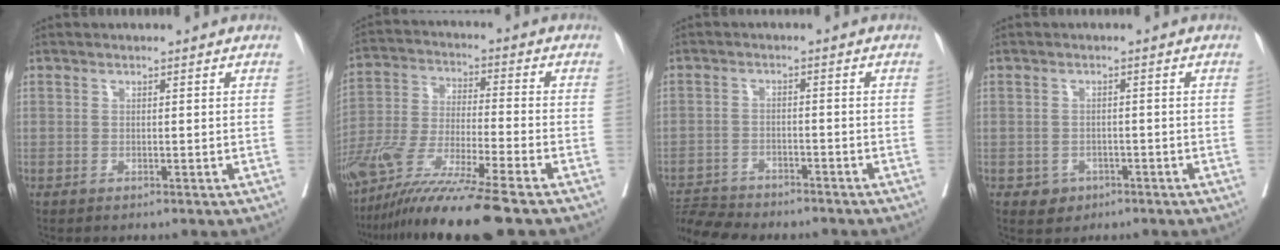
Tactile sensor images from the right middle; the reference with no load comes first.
{"total": 15.6, "force": [-12.0, -1.1, 9.8], "torque": [-0.202, -0.048, -0.217]}
{"total": 7.7, "force": [-7.5, 1.2, 1.6], "torque": [-0.028, -0.006, -0.121]}
{"total": 2.6, "force": [-1.3, 2.2, 0.6], "torque": [-0.006, 0.006, -0.011]}